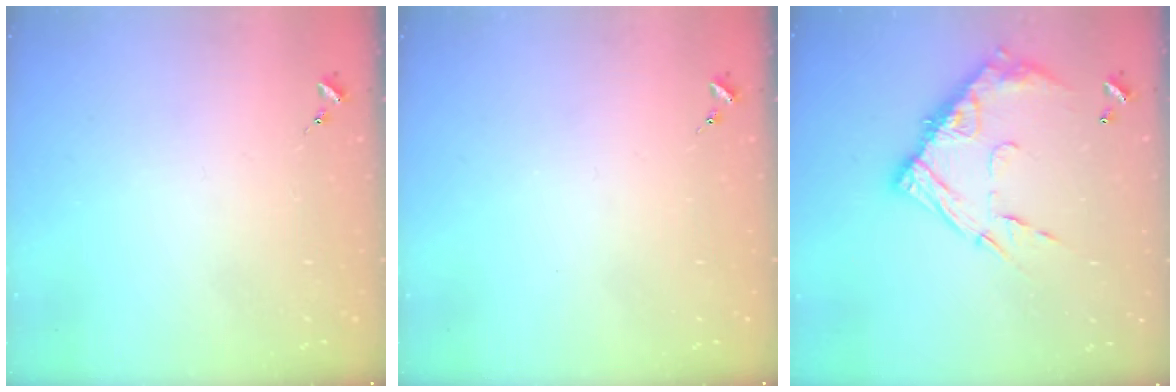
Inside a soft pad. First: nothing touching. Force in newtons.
{"total": 0.0}
{"total": 16.0, "press": 15.9, "slide": 1.4}